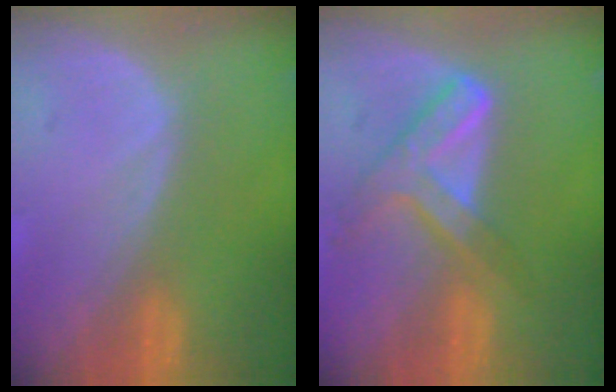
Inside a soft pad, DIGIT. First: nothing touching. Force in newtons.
{"total": 7.2, "press": 6.2, "slide": 3.8}